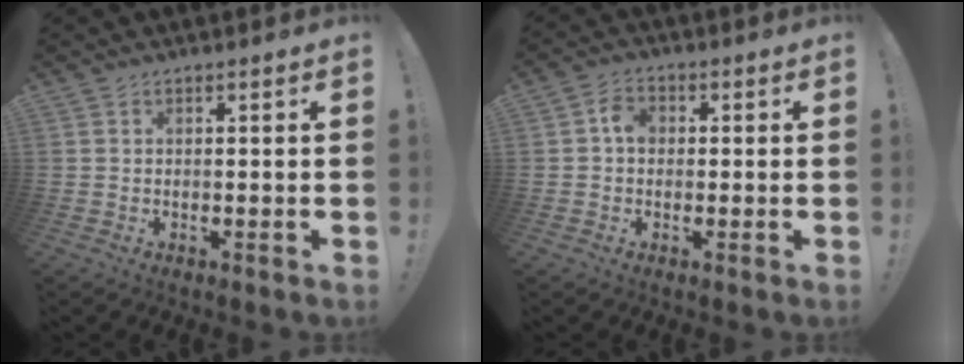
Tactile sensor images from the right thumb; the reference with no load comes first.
{"total": 4.6, "force": [0.1, 3.4, 3.1], "torque": [-0.047, 0.008, 0.001]}